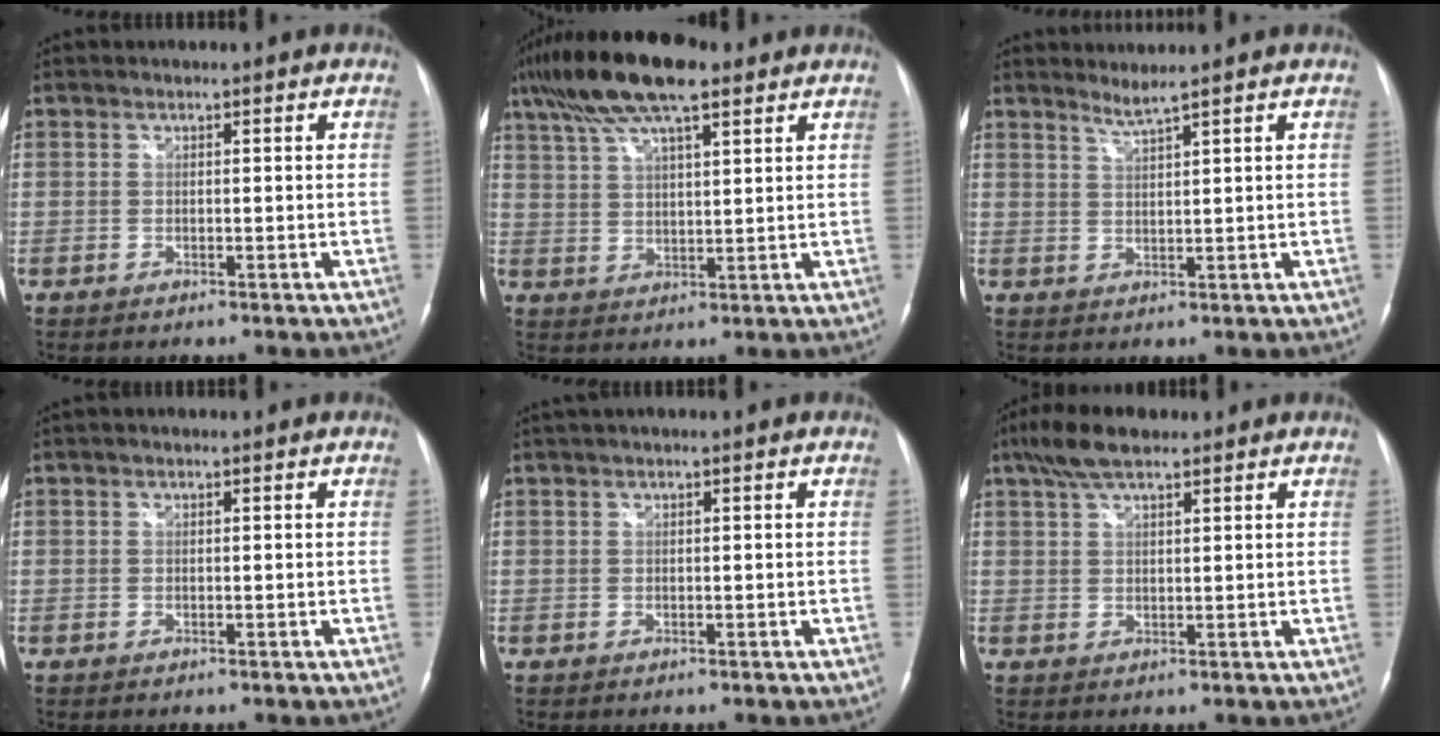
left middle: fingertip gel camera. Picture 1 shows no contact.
{"total": 13.6, "force": [9.4, 3.0, 9.3], "torque": [-0.185, 0.029, 0.168]}
{"total": 2.1, "force": [1.8, -0.9, 0.6], "torque": [-0.017, -0.010, 0.037]}
{"total": 0.6, "force": [0.5, 0.1, 0.4], "torque": [-0.013, 0.007, 0.007]}
{"total": 2.5, "force": [1.8, 0.1, 1.8], "torque": [-0.037, 0.027, 0.033]}
{"total": 6.3, "force": [4.6, 1.8, 3.9], "torque": [-0.086, 0.020, 0.085]}